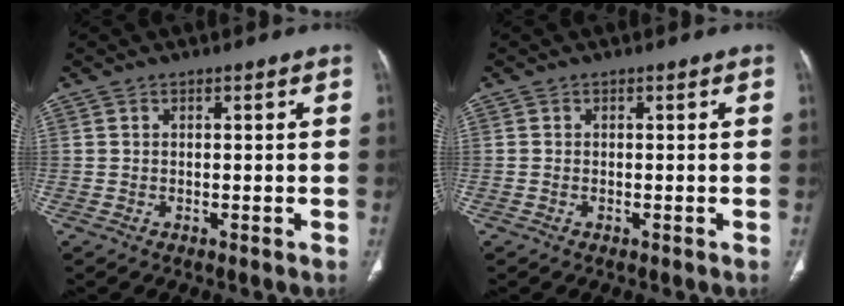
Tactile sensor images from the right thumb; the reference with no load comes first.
{"total": 0.0}